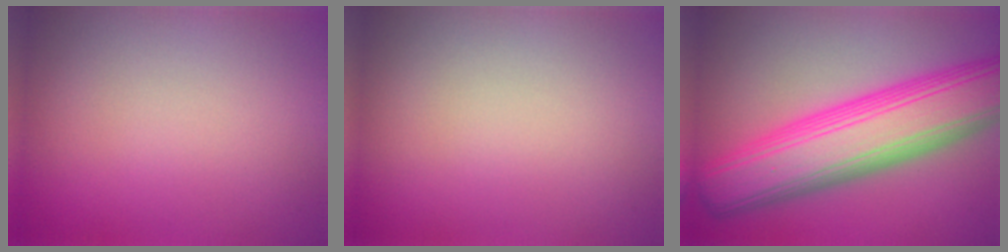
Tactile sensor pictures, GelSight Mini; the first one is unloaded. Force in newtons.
{"total": 0.0}
{"total": 11.4, "press": 11.4, "slide": 0.1}